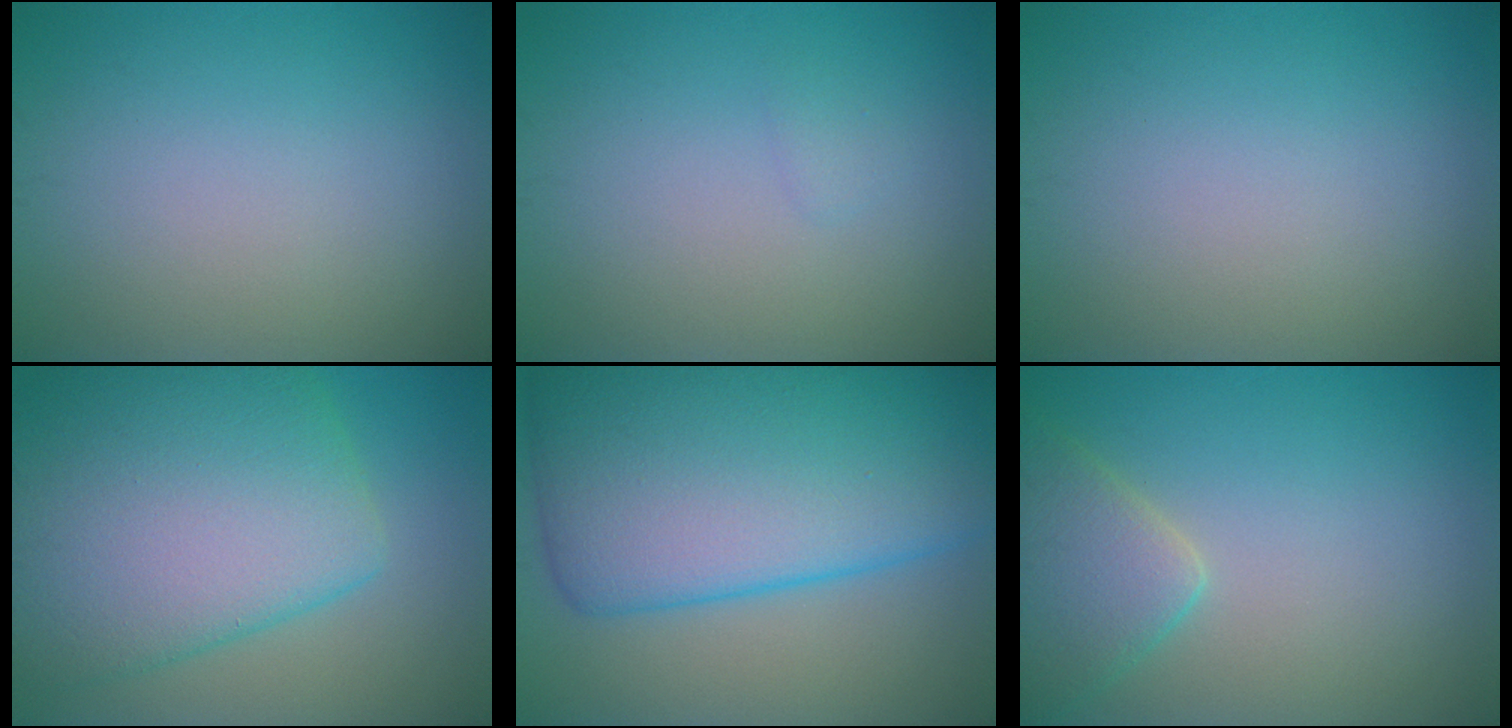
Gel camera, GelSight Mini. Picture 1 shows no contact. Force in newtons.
{"total": 0.5, "press": 0.5, "slide": 0.0}
{"total": 0.0}
{"total": 12.4, "press": 12.4, "slide": 0.4}
{"total": 15.3, "press": 15.3, "slide": 0.5}
{"total": 4.4, "press": 4.4, "slide": 0.2}